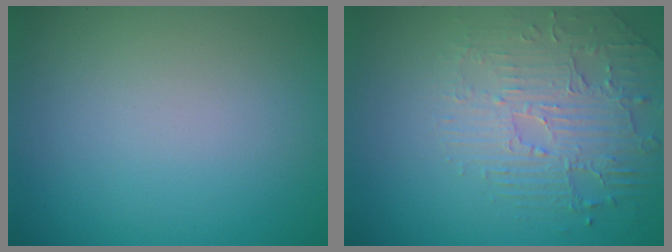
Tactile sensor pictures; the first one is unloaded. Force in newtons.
{"total": 2.8, "press": 2.5, "slide": 1.4}